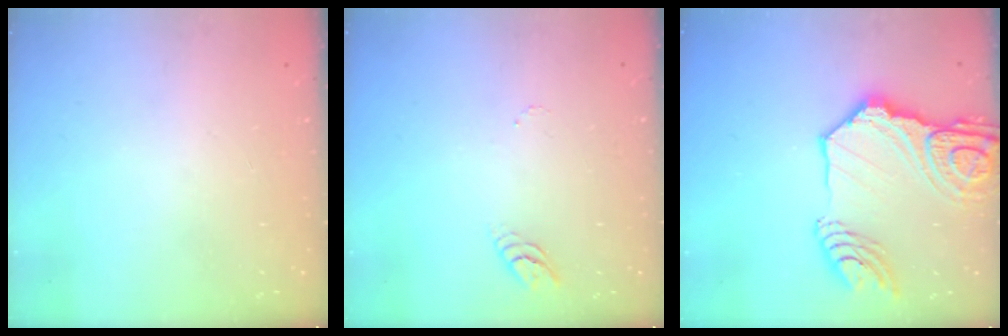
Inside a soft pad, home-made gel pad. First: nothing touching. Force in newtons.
{"total": 3.3, "press": 3.3, "slide": 0.4}
{"total": 23.1, "press": 22.9, "slide": 2.8}